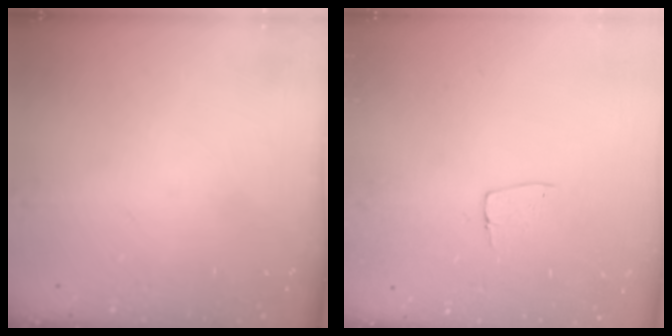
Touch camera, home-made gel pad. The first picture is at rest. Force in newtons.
{"total": 5.5, "press": 5.5, "slide": 0.4}